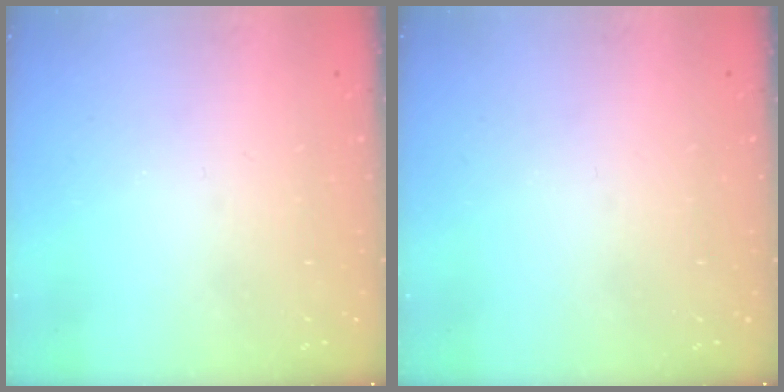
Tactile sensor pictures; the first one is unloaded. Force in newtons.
{"total": 0.0}